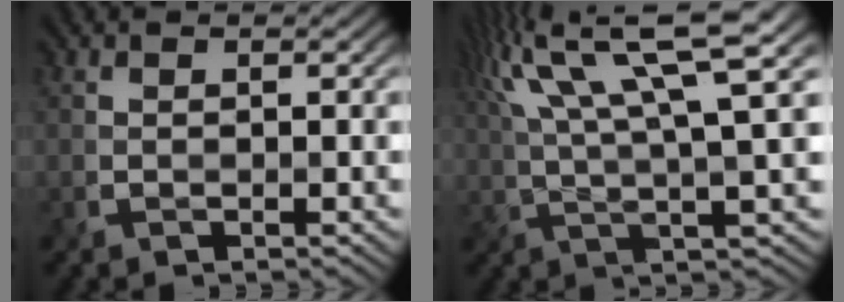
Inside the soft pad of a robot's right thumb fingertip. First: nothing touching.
{"total": 13.5, "force": [6.3, 2.8, 11.6], "torque": [-0.223, 0.031, 0.116]}